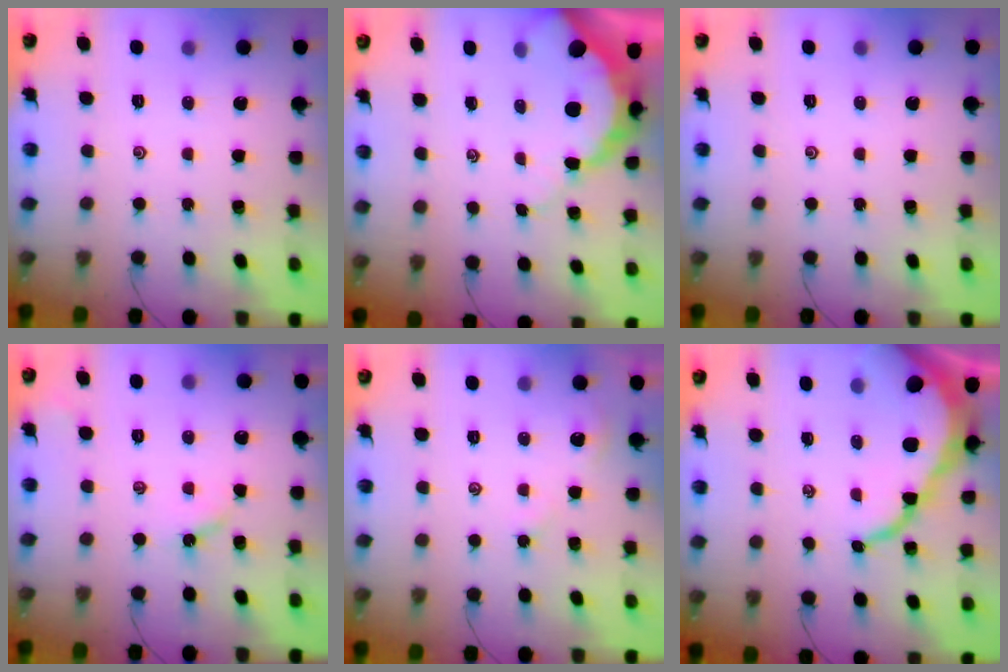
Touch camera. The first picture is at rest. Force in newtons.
{"total": 8.3, "press": 8.2, "slide": 0.9}
{"total": 0.0}
{"total": 3.4, "press": 3.3, "slide": 0.5}
{"total": 2.8, "press": 2.8, "slide": 0.4}
{"total": 13.1, "press": 13.1, "slide": 1.1}